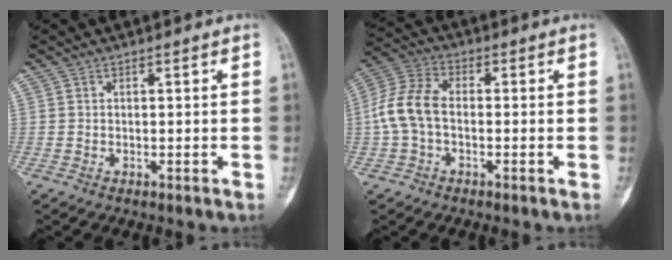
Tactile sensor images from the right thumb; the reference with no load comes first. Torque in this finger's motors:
{"motor_torque": [1.28, 0.68, 0.87, -0.23, 0.08]}